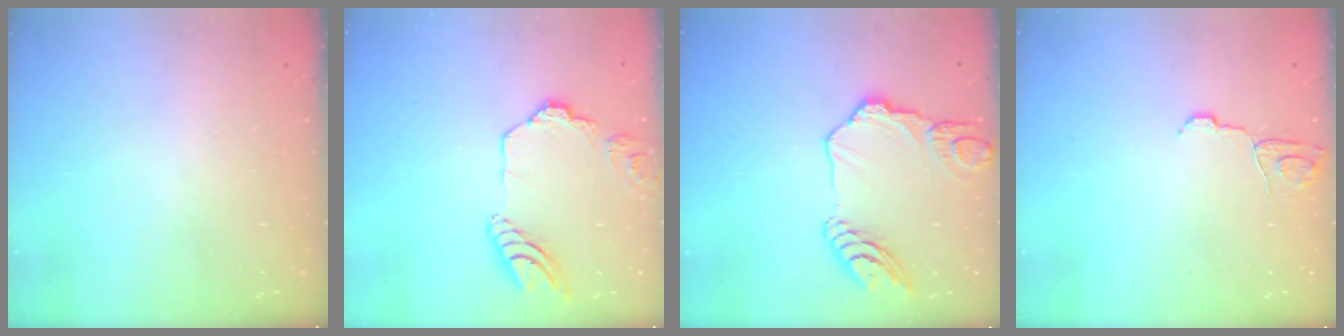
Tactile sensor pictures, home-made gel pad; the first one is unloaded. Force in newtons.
{"total": 13.8, "press": 13.7, "slide": 1.9}
{"total": 14.1, "press": 14.0, "slide": 1.4}
{"total": 6.6, "press": 6.6, "slide": 0.5}